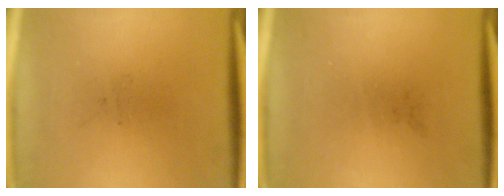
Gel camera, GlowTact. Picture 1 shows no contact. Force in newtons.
{"total": 0.0}